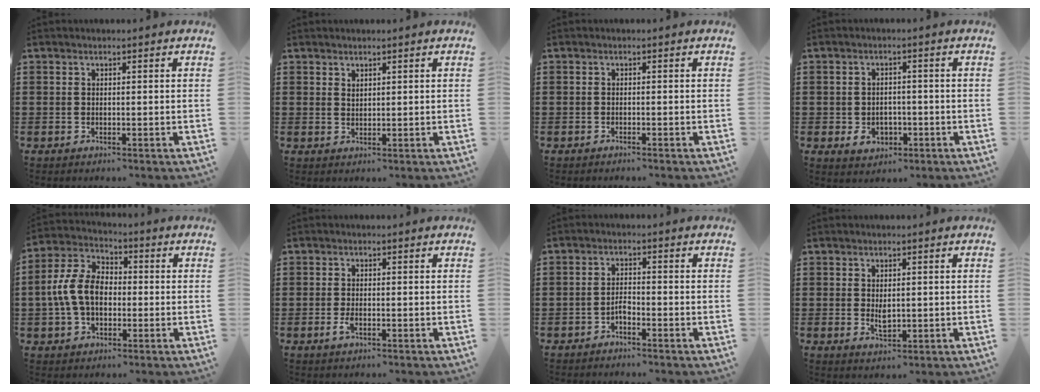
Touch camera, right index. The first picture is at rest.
{"total": 1.1, "force": [1.0, 0.4, 0.1], "torque": [-0.003, 0.001, 0.020]}
{"total": 0.6, "force": [-0.5, -0.1, 0.1], "torque": [-0.003, -0.003, -0.010]}
{"total": 3.3, "force": [-1.1, 2.6, 1.8], "torque": [-0.038, 0.002, -0.022]}
{"total": 9.0, "force": [-0.6, 6.1, 6.5], "torque": [-0.167, 0.005, -0.018]}
{"total": 1.8, "force": [-0.7, 0.7, 1.5], "torque": [-0.036, -0.006, -0.015]}
{"total": 1.9, "force": [-1.4, 0.7, 1.0], "torque": [-0.024, 0.005, -0.029]}
{"total": 2.2, "force": [0.2, 1.1, 1.9], "torque": [-0.029, -0.001, 0.003]}